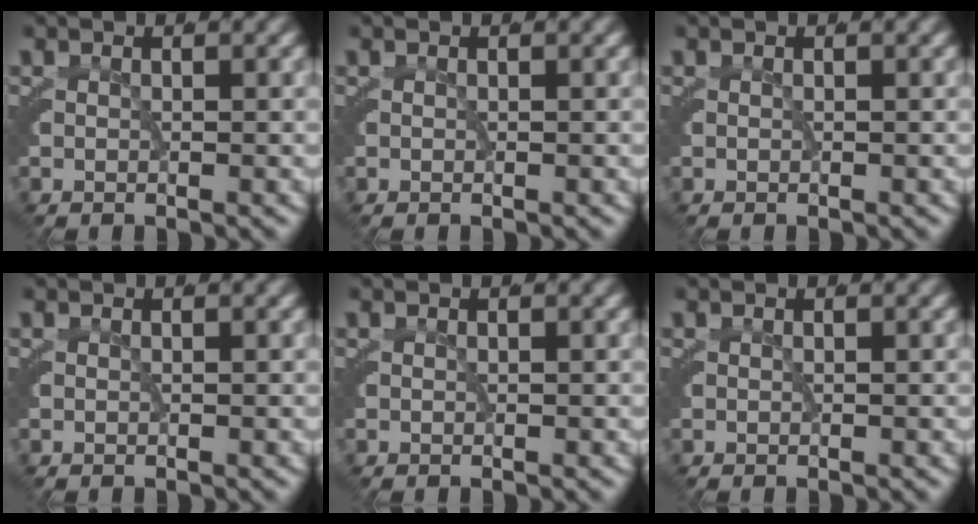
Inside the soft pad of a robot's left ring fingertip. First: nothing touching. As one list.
[{"total": 0.0}, {"total": 0.0}, {"total": 0.0}, {"total": 0.0}, {"total": 0.0}]